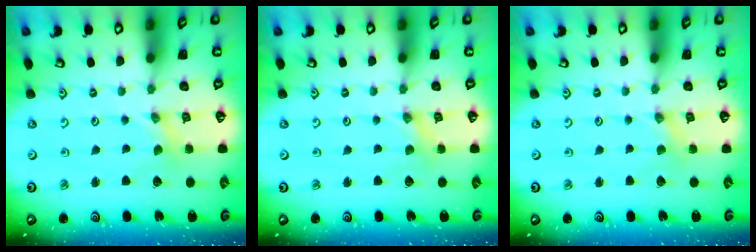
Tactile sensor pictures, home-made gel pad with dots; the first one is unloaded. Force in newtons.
{"total": 0.6, "press": 0.6, "slide": 0.1}
{"total": 1.0, "press": 1.0, "slide": 0.2}